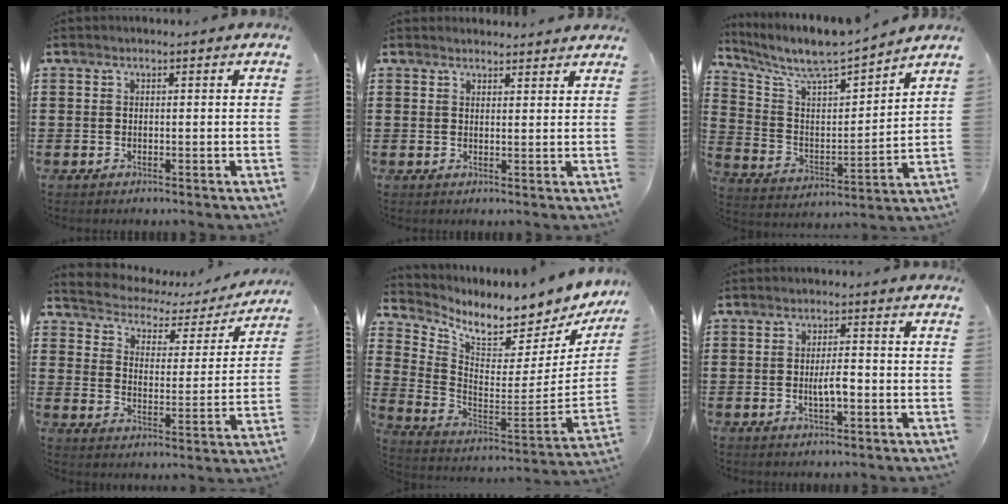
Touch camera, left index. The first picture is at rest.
{"total": 2.0, "force": [2.0, 0.2, -0.1], "torque": [-0.004, 0.000, 0.039]}
{"total": 7.1, "force": [6.6, 1.0, 2.4], "torque": [-0.081, -0.053, 0.108]}
{"total": 2.7, "force": [2.4, 1.2, 0.4], "torque": [-0.030, -0.021, 0.030]}
{"total": 6.3, "force": [5.7, 1.1, 2.5], "torque": [-0.067, -0.067, 0.091]}
{"total": 3.4, "force": [-0.6, 1.0, 3.2], "torque": [-0.057, 0.003, -0.012]}